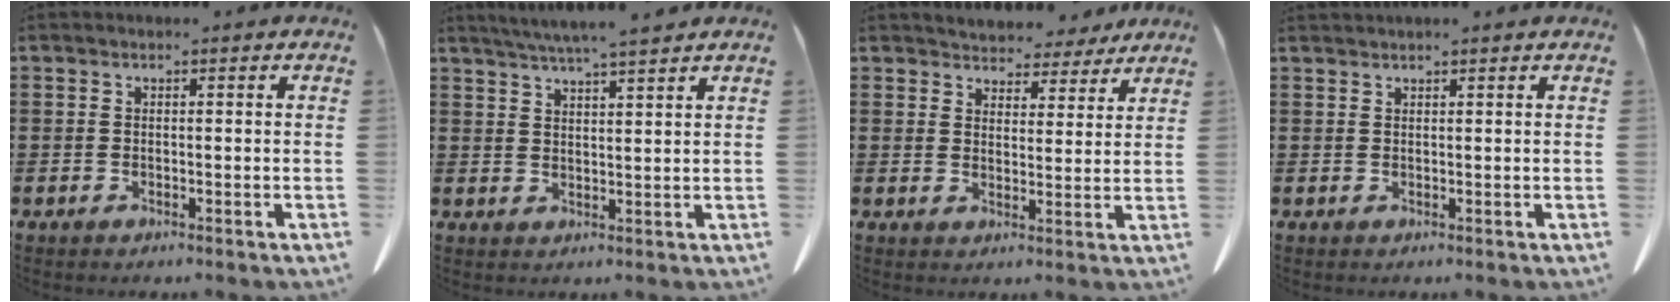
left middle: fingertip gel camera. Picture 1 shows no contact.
{"total": 3.9, "force": [3.6, -0.6, 1.6], "torque": [-0.041, -0.010, 0.062]}
{"total": 4.5, "force": [4.4, 1.0, -0.1], "torque": [-0.009, -0.021, 0.080]}
{"total": 1.0, "force": [1.0, -0.1, 0.2], "torque": [-0.005, -0.002, 0.020]}